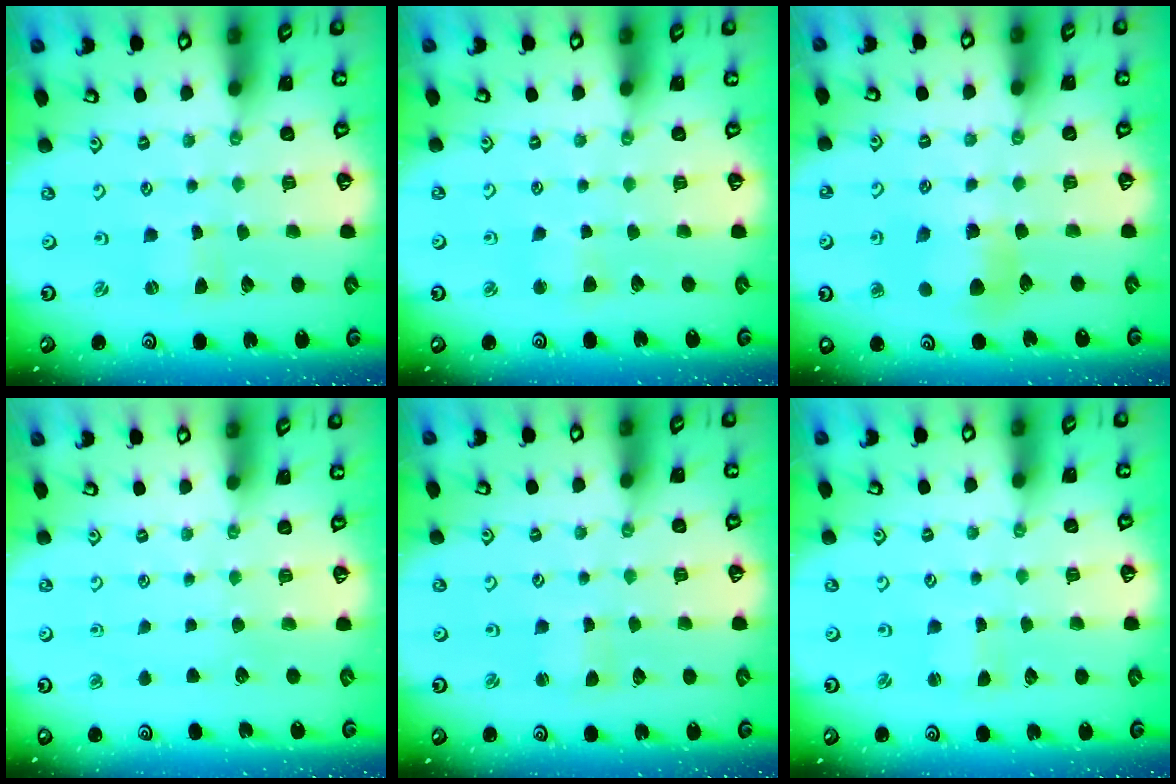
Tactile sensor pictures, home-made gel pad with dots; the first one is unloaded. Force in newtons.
{"total": 2.9, "press": 2.9, "slide": 0.3}
{"total": 7.4, "press": 7.4, "slide": 0.8}
{"total": 0.0}
{"total": 1.1, "press": 1.1, "slide": 0.1}
{"total": 0.7, "press": 0.7, "slide": 0.0}